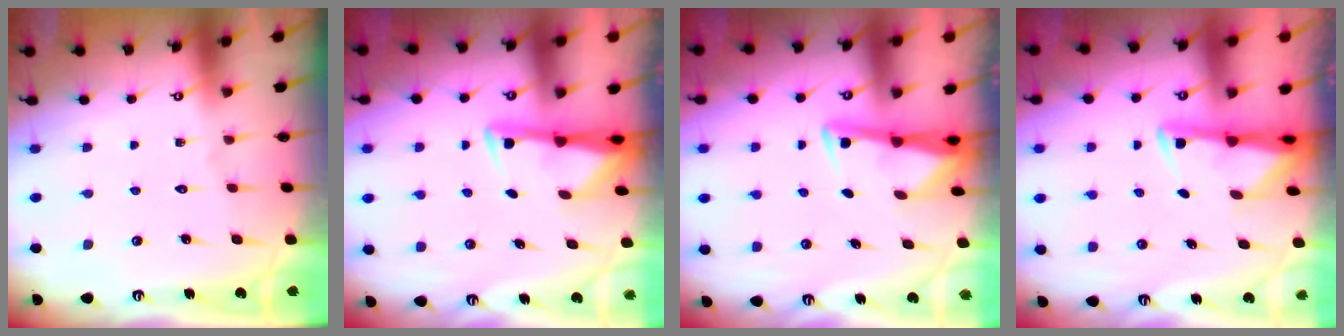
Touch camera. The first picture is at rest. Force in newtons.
{"total": 3.0, "press": 2.9, "slide": 0.5}
{"total": 3.0, "press": 2.9, "slide": 0.4}
{"total": 3.0, "press": 2.9, "slide": 0.6}